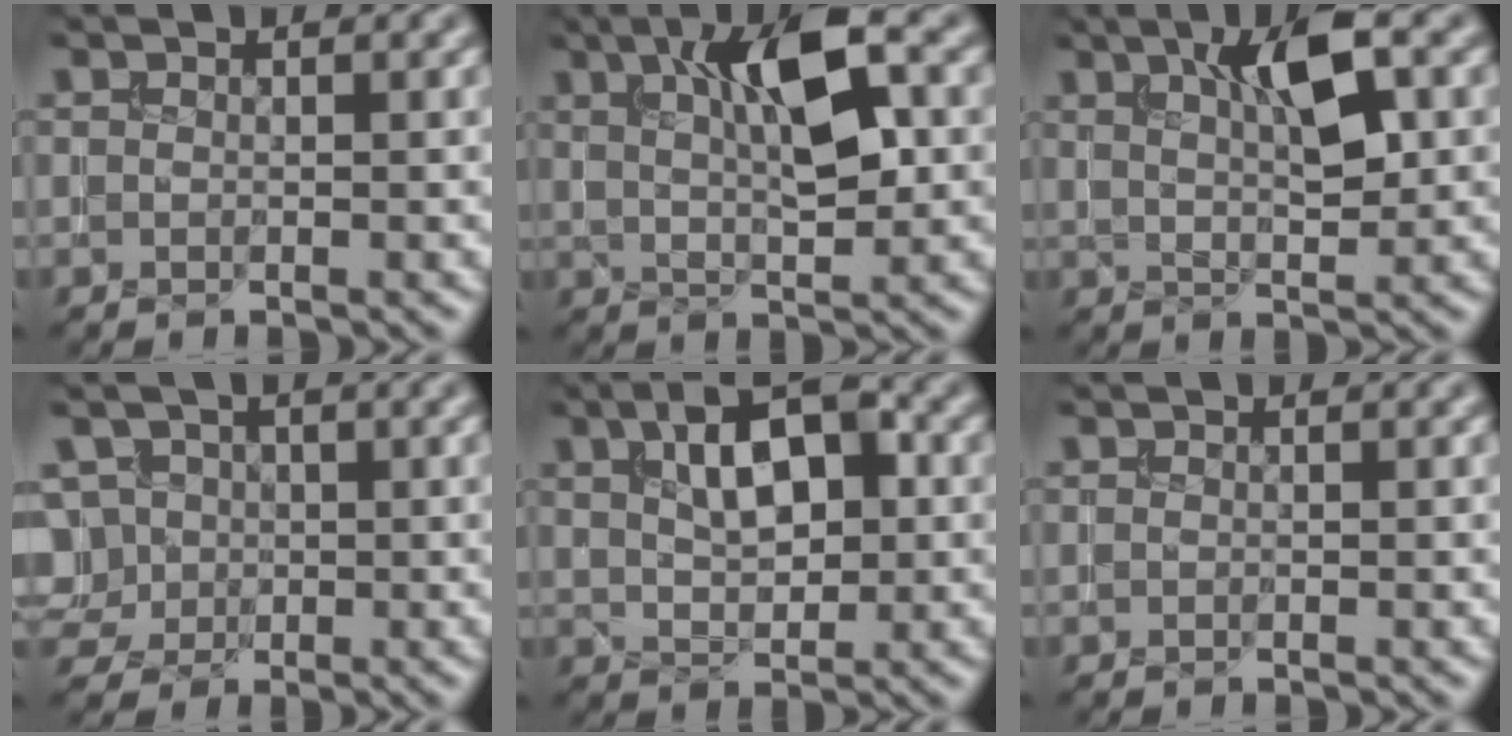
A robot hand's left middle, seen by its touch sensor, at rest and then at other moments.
{"total": 7.7, "force": [2.5, 2.2, 6.9], "torque": [-0.115, 0.007, 0.039]}
{"total": 5.6, "force": [2.1, 1.6, 4.9], "torque": [-0.084, 0.004, 0.034]}
{"total": 5.3, "force": [0.7, 4.8, 2.3], "torque": [-0.045, 0.033, 0.002]}
{"total": 6.1, "force": [1.8, 3.1, 4.9], "torque": [-0.085, 0.014, 0.026]}
{"total": 0.0}